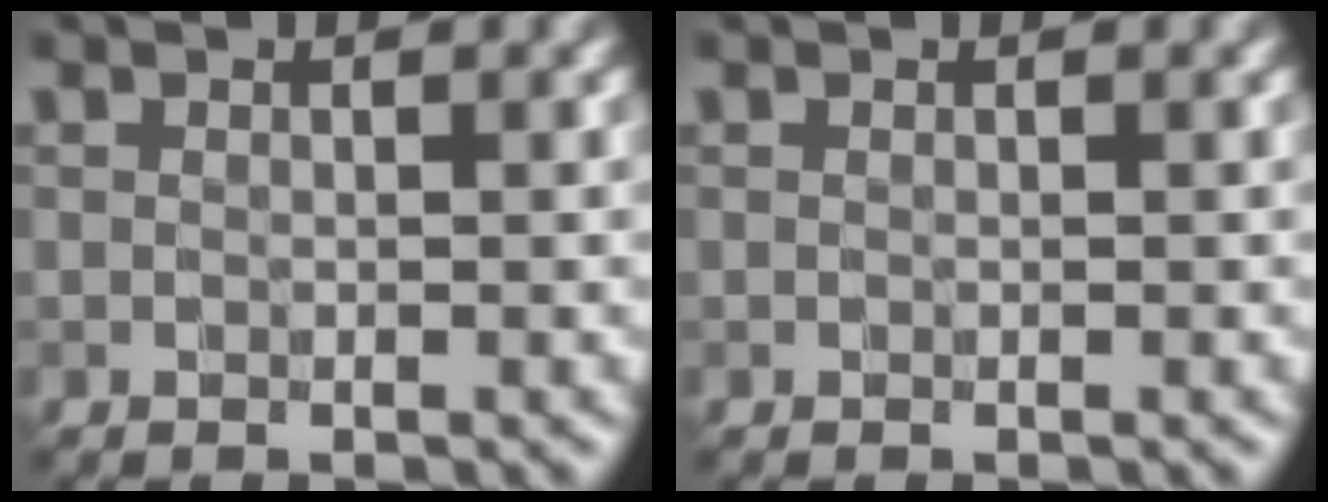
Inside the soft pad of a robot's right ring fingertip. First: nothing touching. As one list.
[{"total": 0.0}]